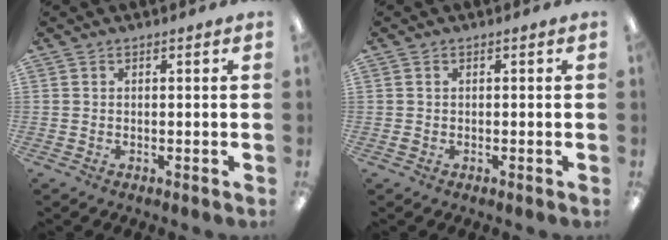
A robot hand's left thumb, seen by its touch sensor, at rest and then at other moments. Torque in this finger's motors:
{"motor_torque": [0.15, 0.28, 0.12, -0.04, -0.01]}